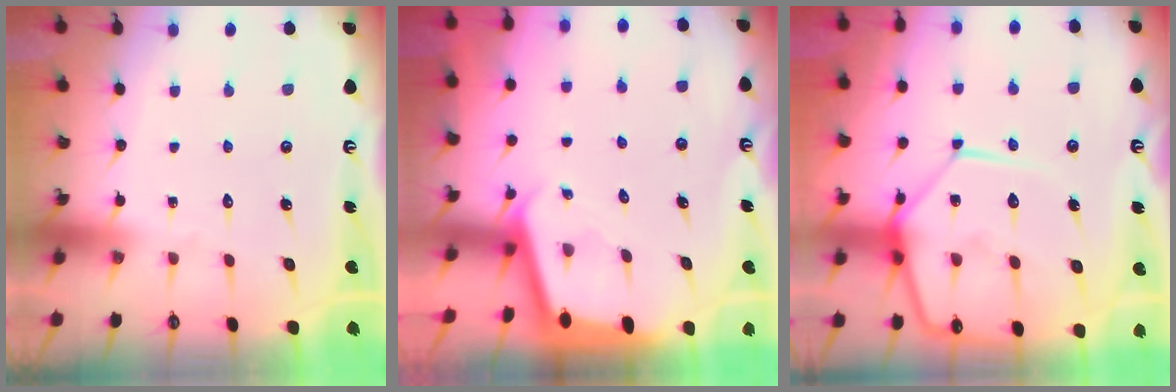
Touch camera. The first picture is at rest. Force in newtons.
{"total": 1.8, "press": 1.8, "slide": 0.0}
{"total": 17.5, "press": 17.4, "slide": 1.6}